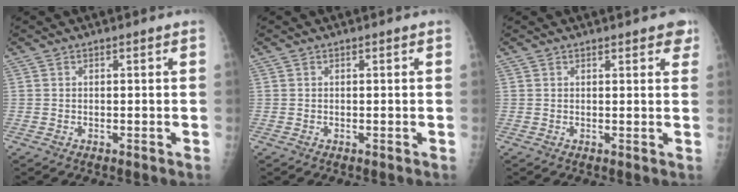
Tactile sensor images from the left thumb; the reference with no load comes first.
{"total": 0.0}
{"total": 3.3, "force": [2.2, 1.3, 2.0], "torque": [-0.003, -0.003, 0.023]}